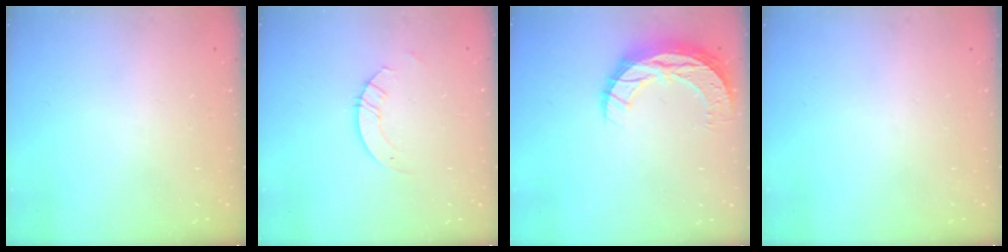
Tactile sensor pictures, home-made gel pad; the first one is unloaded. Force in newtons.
{"total": 2.6, "press": 2.6, "slide": 0.2}
{"total": 11.7, "press": 11.6, "slide": 0.8}
{"total": 0.0}